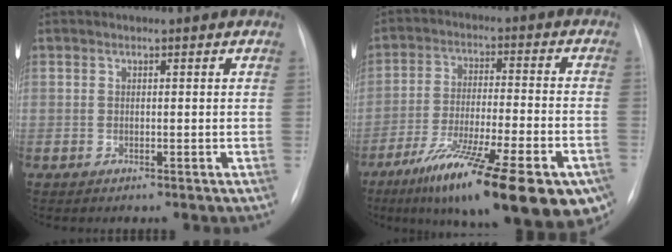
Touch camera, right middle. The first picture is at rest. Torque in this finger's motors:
{"motor_torque": [1.31, -0.83, 0.44, 0.21]}